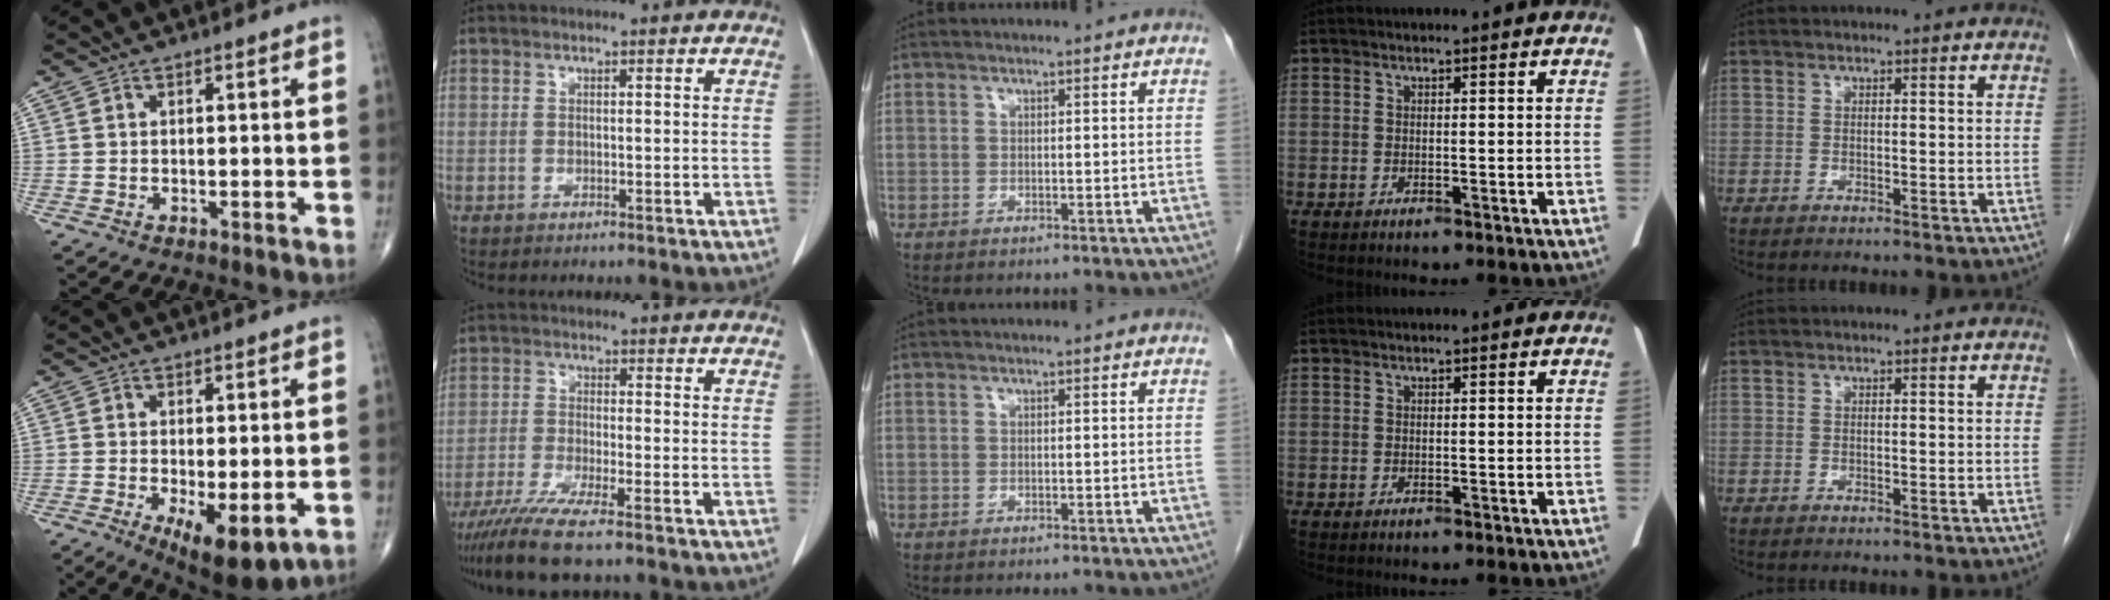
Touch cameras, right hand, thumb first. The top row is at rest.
{"thumb": {"total": 9.8, "force": [-3.1, 3.7, 8.5], "torque": [-0.126, -0.018, -0.039]}, "index": {"total": 7.9, "force": [-6.3, -0.4, 4.8], "torque": [-0.081, -0.024, -0.110]}}